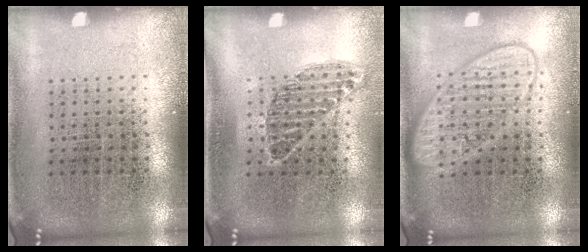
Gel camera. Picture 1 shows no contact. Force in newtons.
{"total": 0.9, "press": 0.8, "slide": 0.5}
{"total": 2.6, "press": 2.6, "slide": 0.4}